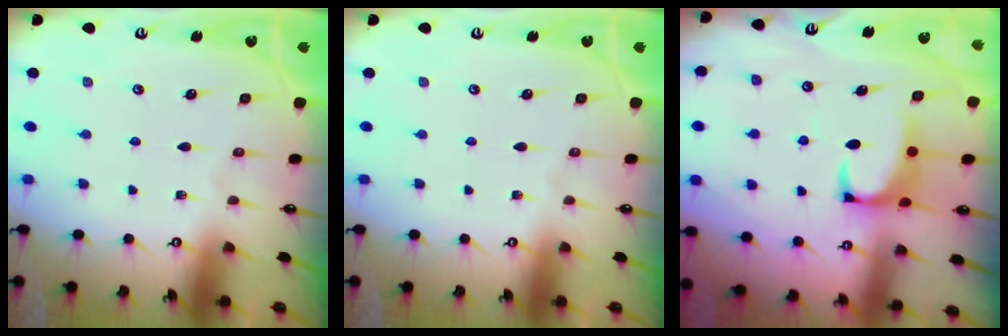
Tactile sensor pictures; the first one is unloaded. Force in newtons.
{"total": 0.0}
{"total": 2.2, "press": 2.0, "slide": 0.9}